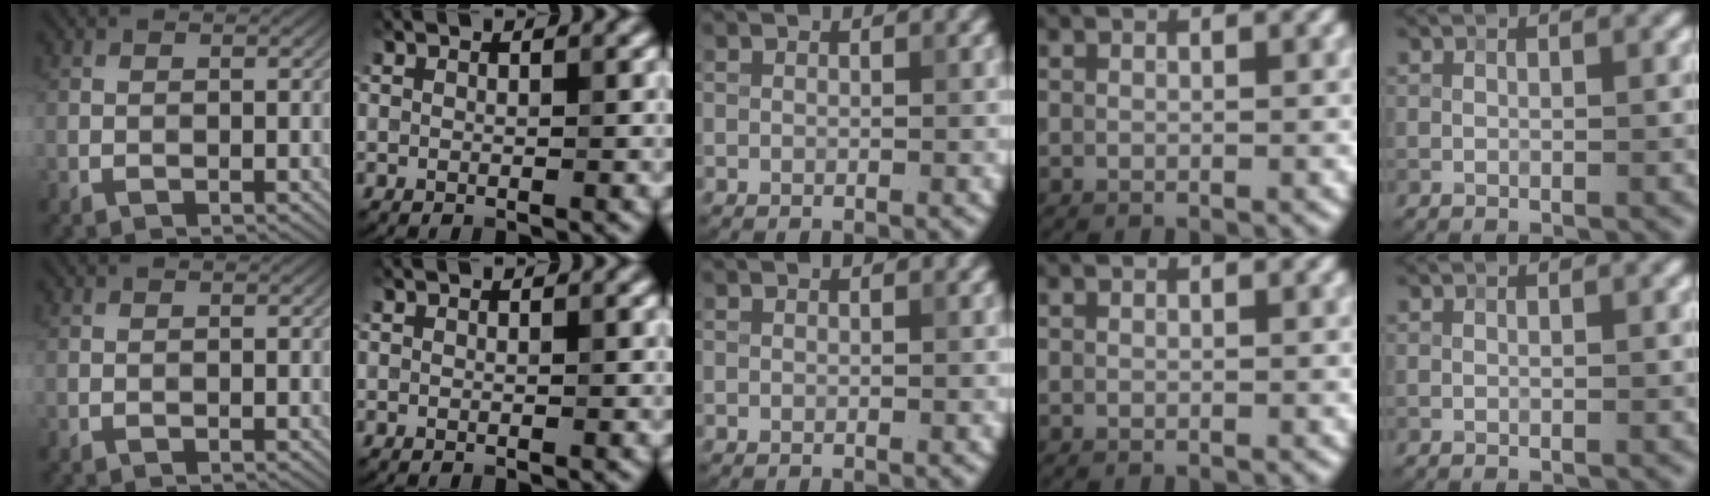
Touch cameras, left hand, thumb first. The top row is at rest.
{}